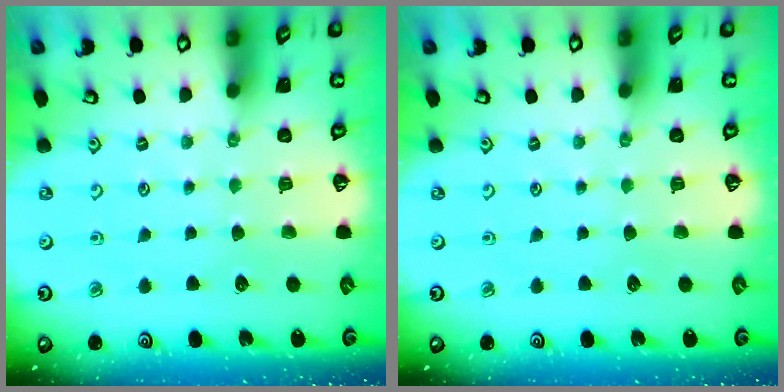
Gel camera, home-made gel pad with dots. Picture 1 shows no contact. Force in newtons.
{"total": 0.0}